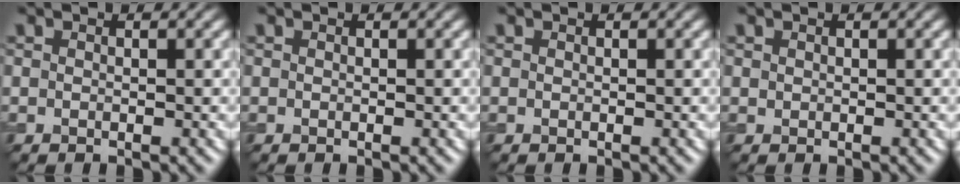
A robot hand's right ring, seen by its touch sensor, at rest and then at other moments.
{"total": 0.0}
{"total": 0.0}
{"total": 0.5, "force": [0.0, -0.3, -0.5], "torque": [0.003, 0.008, 0.008]}